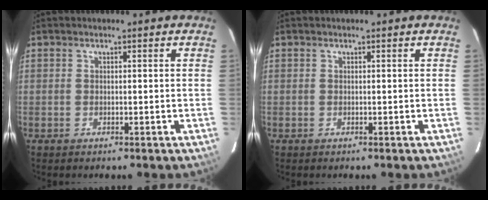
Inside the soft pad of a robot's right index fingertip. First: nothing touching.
{"total": 0.0}